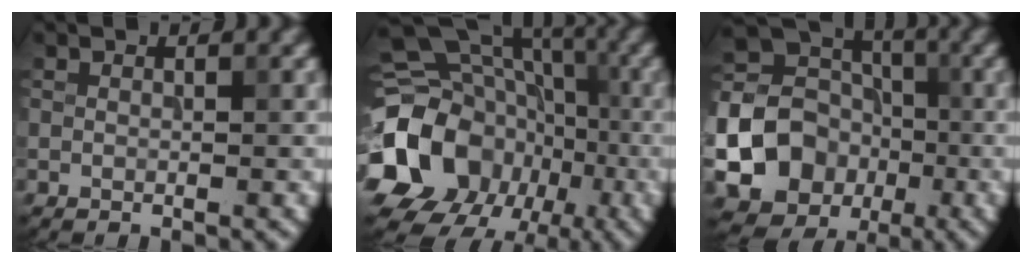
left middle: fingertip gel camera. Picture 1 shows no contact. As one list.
[{"total": 21.9, "force": [-6.1, 19.1, 8.8], "torque": [-0.186, -0.020, -0.132]}, {"total": 20.2, "force": [-5.5, 18.6, 5.7], "torque": [-0.160, -0.026, -0.121]}]